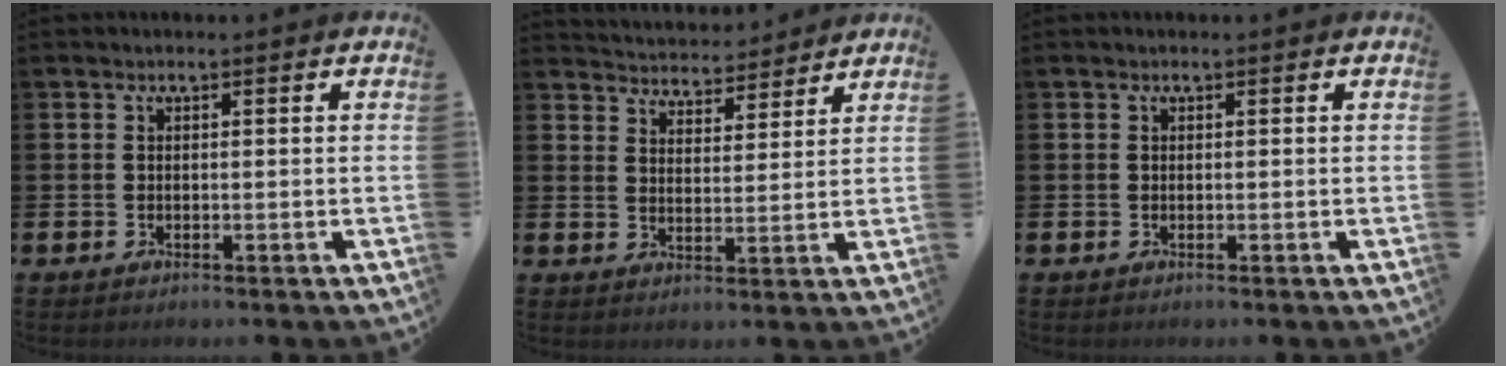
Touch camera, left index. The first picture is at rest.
{"total": 4.7, "force": [4.6, 0.9, -0.4], "torque": [-0.009, -0.034, 0.082]}
{"total": 0.0}